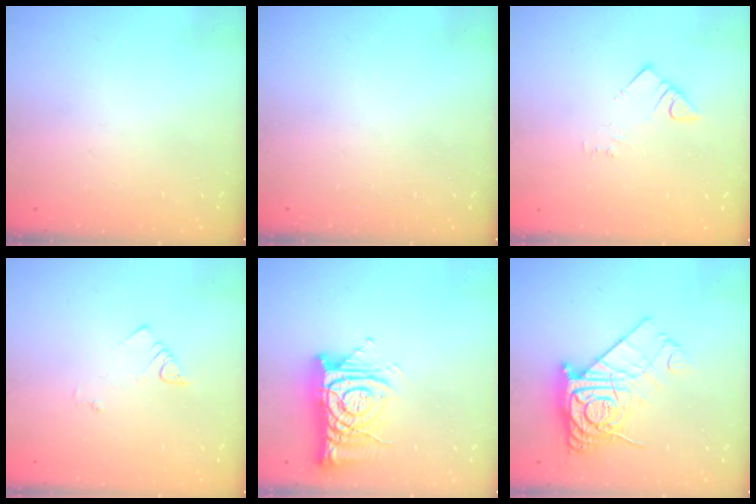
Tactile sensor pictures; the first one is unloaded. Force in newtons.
{"total": 0.0}
{"total": 2.5, "press": 2.4, "slide": 0.4}
{"total": 2.1, "press": 2.1, "slide": 0.3}
{"total": 13.4, "press": 13.4, "slide": 1.3}
{"total": 16.7, "press": 16.6, "slide": 1.5}